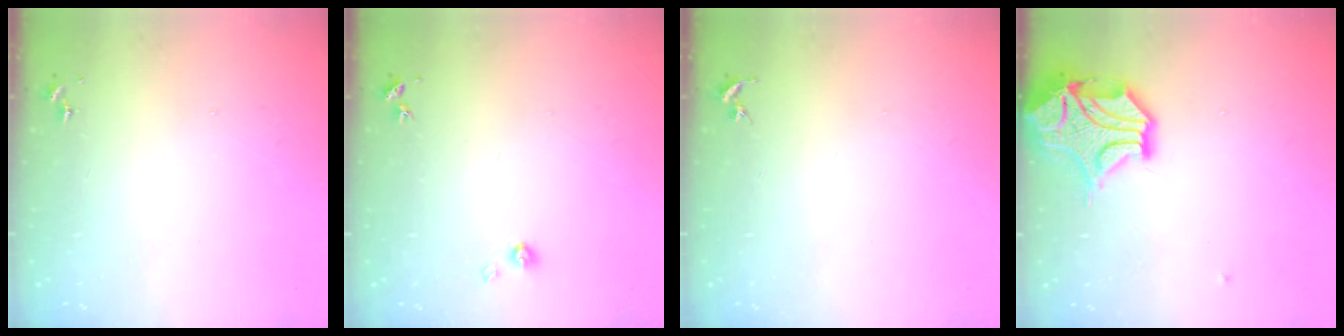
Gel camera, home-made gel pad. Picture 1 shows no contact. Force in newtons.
{"total": 3.8, "press": 3.7, "slide": 0.2}
{"total": 0.0}
{"total": 15.0, "press": 14.8, "slide": 2.2}